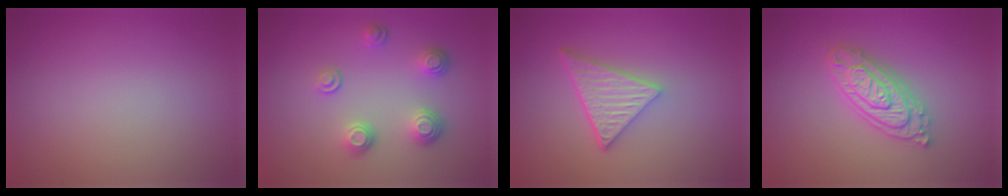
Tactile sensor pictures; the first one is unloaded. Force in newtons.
{"total": 3.2, "press": 2.5, "slide": 1.9}
{"total": 4.9, "press": 3.5, "slide": 3.5}
{"total": 4.0, "press": 4.0, "slide": 0.5}